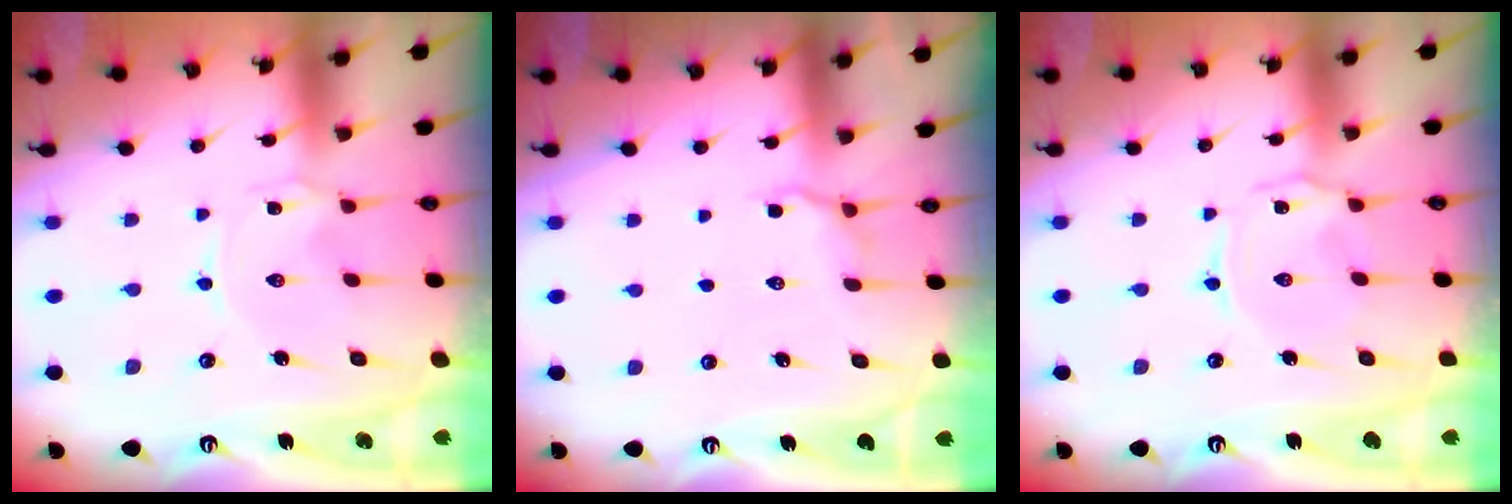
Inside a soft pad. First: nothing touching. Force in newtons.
{"total": 4.9, "press": 4.6, "slide": 1.4}
{"total": 2.0, "press": 2.0, "slide": 0.5}